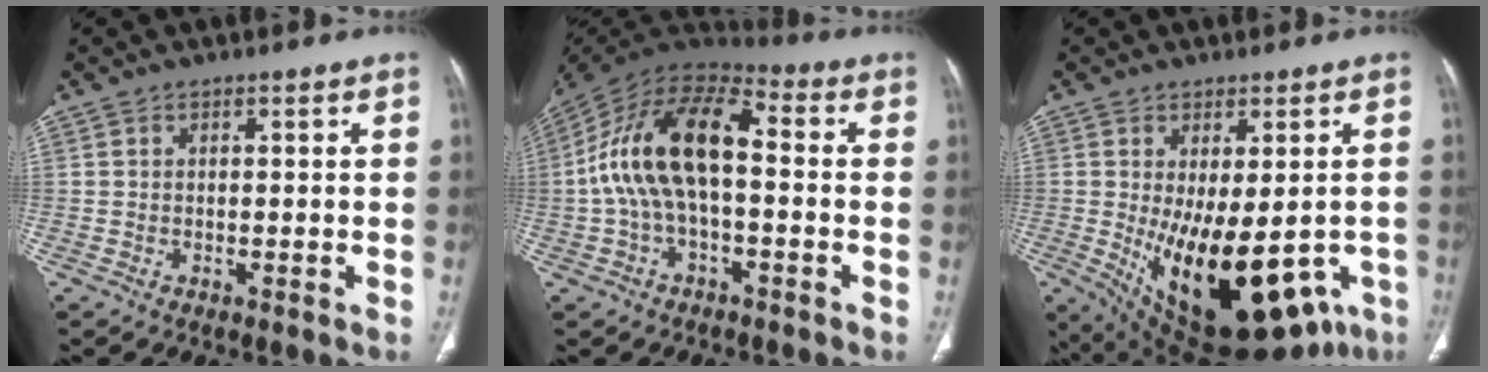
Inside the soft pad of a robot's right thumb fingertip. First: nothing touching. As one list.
[{"total": 17.4, "force": [-0.3, 8.9, 15.0], "torque": [-0.284, 0.047, -0.015]}, {"total": 22.6, "force": [-6.6, 11.1, 18.5], "torque": [-0.232, -0.023, -0.064]}]